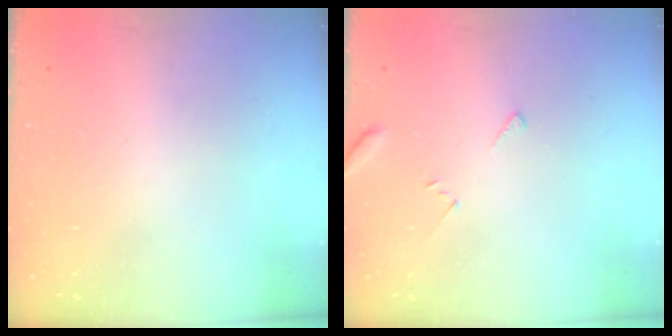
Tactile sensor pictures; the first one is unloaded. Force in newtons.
{"total": 2.8, "press": 2.8, "slide": 0.2}